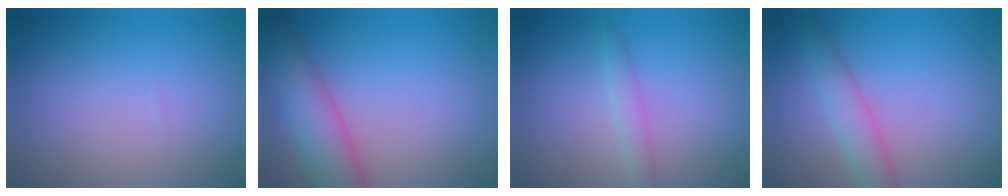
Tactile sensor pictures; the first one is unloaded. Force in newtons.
{"total": 5.7, "press": 5.7, "slide": 0.2}
{"total": 1.4, "press": 1.4, "slide": 0.0}
{"total": 2.7, "press": 2.7, "slide": 0.2}